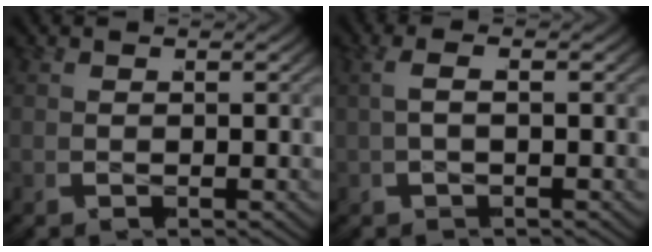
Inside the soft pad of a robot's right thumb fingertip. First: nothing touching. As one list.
[{"total": 1.5, "force": [-0.1, 0.1, 1.5], "torque": [-0.027, 0.019, -0.010]}]